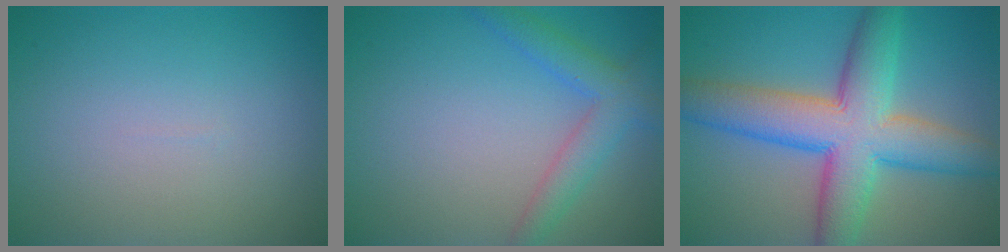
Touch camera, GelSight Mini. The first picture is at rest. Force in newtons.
{"total": 3.6, "press": 3.6, "slide": 0.2}
{"total": 9.8, "press": 9.8, "slide": 0.3}